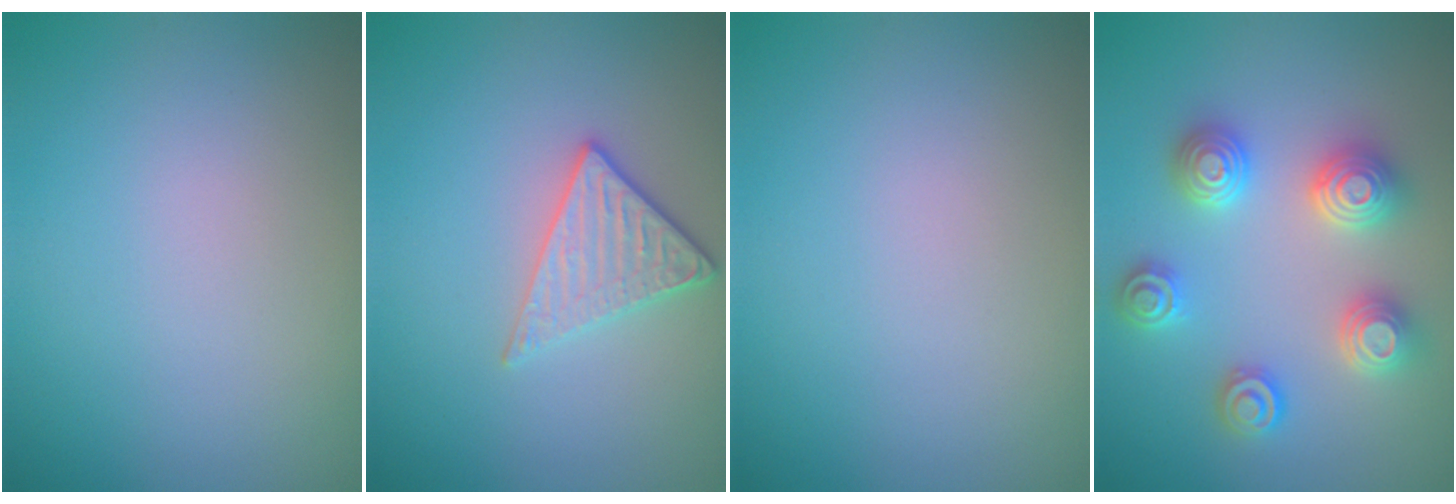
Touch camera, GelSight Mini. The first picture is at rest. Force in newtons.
{"total": 2.9, "press": 2.6, "slide": 1.3}
{"total": 0.0}
{"total": 4.8, "press": 4.8, "slide": 0.6}